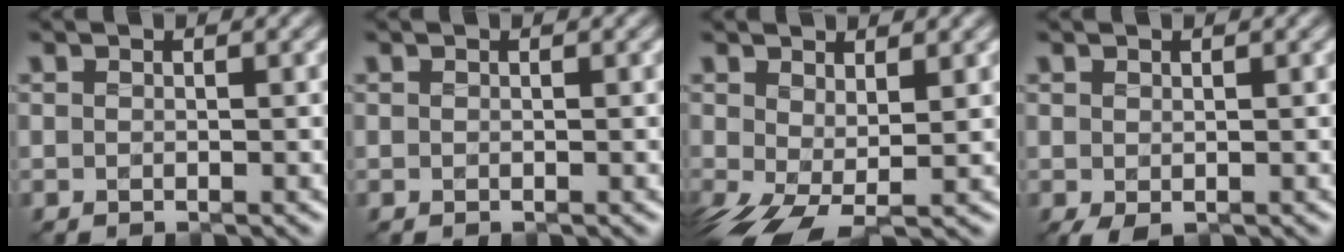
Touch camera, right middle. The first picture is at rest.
{"total": 0.0}
{"total": 3.7, "force": [-1.0, 1.2, 3.4], "torque": [-0.083, -0.015, -0.015]}
{"total": 0.7, "force": [-0.3, 0.0, 0.7], "torque": [-0.022, -0.004, 0.002]}